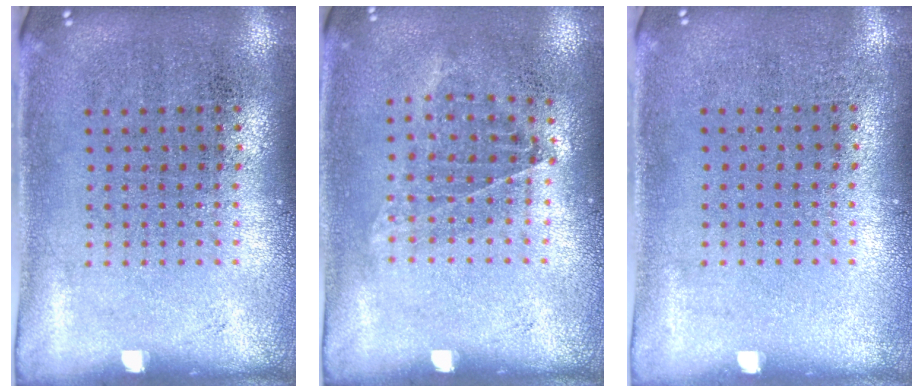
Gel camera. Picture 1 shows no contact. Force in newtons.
{"total": 0.9, "press": 0.8, "slide": 0.5}
{"total": 0.0}